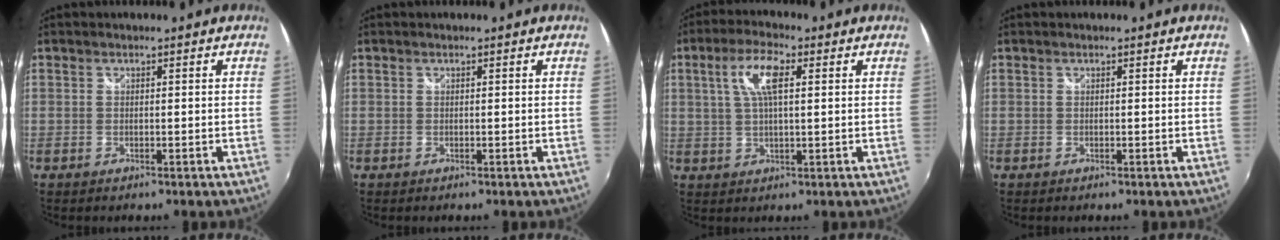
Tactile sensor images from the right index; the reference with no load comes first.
{"total": 0.0}
{"total": 7.3, "force": [2.2, 2.4, 6.6], "torque": [-0.128, 0.013, 0.042]}
{"total": 0.0}